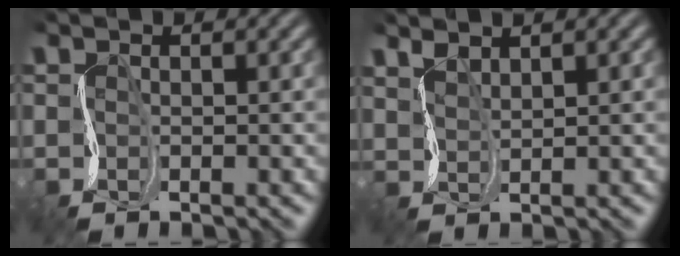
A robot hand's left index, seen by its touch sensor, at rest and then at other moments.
{"total": 2.4, "force": [2.1, -0.7, -0.9], "torque": [-0.003, 0.001, 0.039]}